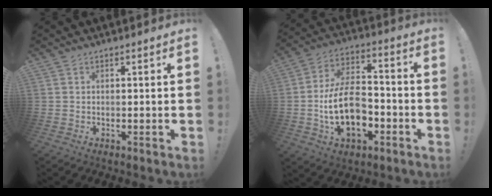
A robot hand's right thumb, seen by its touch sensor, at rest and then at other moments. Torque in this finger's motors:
{"motor_torque": [1.34, 1.39, 0.29, -0.04, 0.12]}